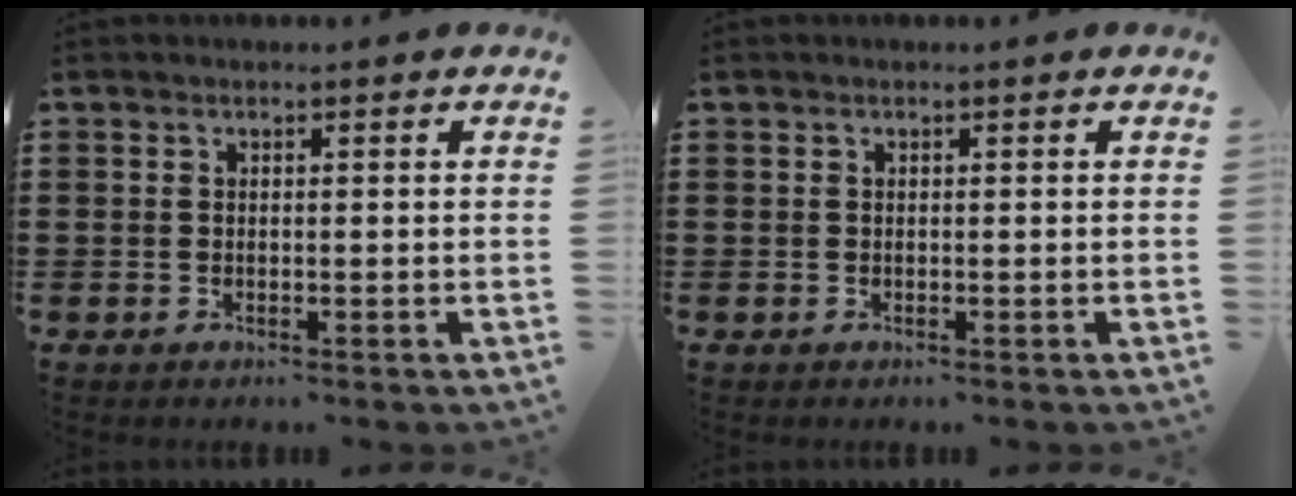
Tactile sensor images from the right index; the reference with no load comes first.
{"total": 0.0}